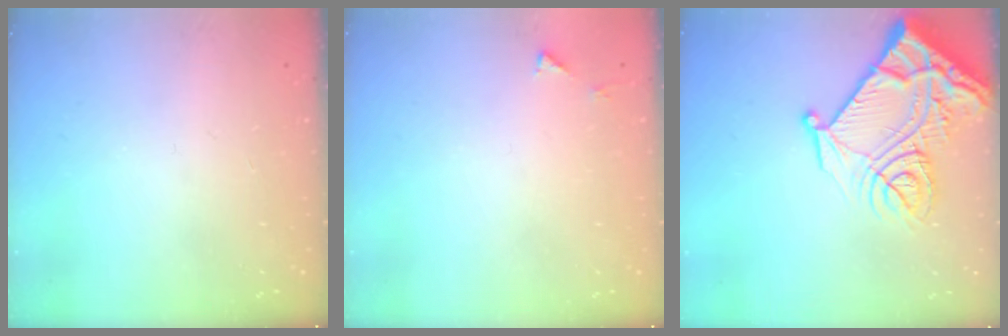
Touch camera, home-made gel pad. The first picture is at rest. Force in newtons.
{"total": 3.5, "press": 3.5, "slide": 0.3}
{"total": 22.5, "press": 22.3, "slide": 2.7}